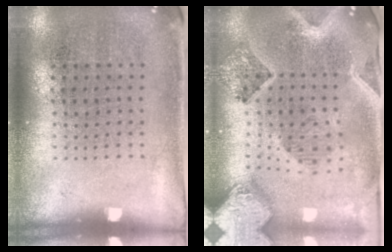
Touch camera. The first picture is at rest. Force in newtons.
{"total": 3.0, "press": 2.6, "slide": 1.5}